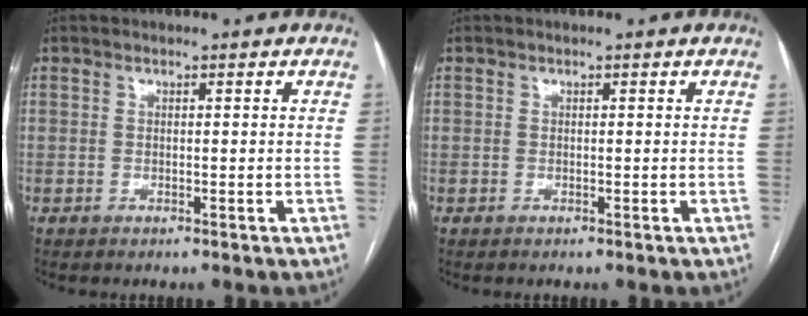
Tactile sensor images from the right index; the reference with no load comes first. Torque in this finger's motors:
{"motor_torque": [0.00, 0.00, 0.00, 0.00]}